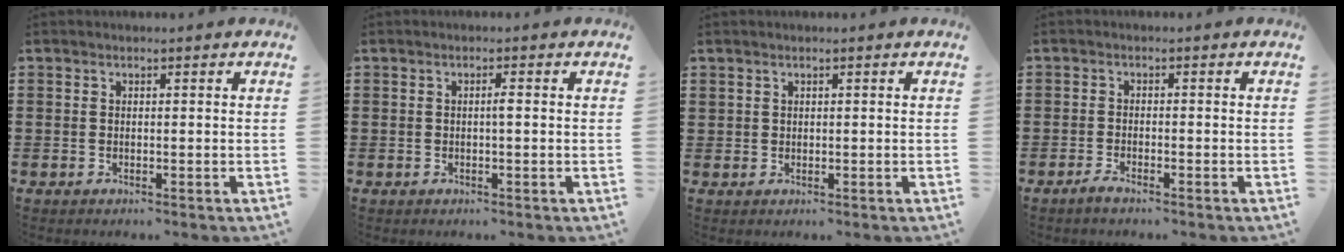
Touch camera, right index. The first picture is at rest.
{"total": 0.8, "force": [-0.2, 0.0, 0.8], "torque": [-0.015, -0.003, -0.002]}
{"total": 0.8, "force": [0.6, 0.5, 0.1], "torque": [-0.005, 0.001, 0.013]}
{"total": 1.4, "force": [-1.2, 0.0, 0.7], "torque": [-0.020, -0.005, -0.024]}